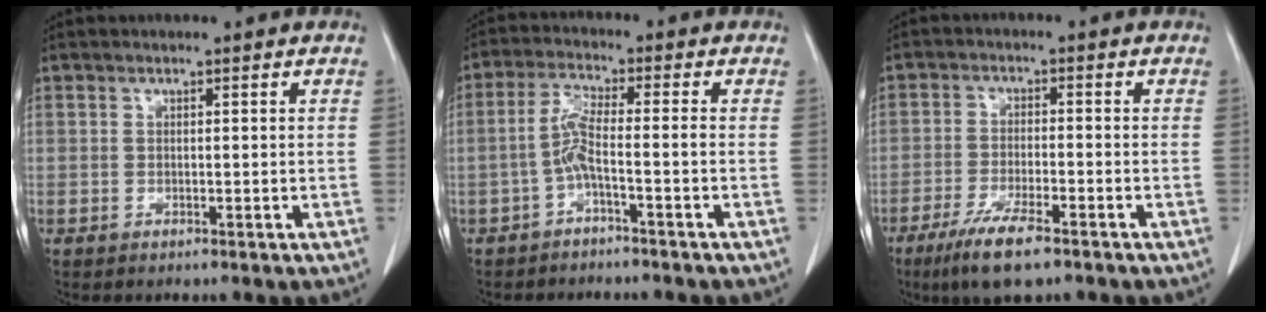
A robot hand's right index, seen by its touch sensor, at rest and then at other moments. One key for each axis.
{"total": 4.0, "fx": -1.6, "fy": 0.3, "fz": 3.7, "tx": -0.078, "ty": 0.008, "tz": -0.035}
{"total": 7.9, "fx": -5.3, "fy": 1.2, "fz": 5.8, "tx": -0.109, "ty": -0.017, "tz": -0.089}